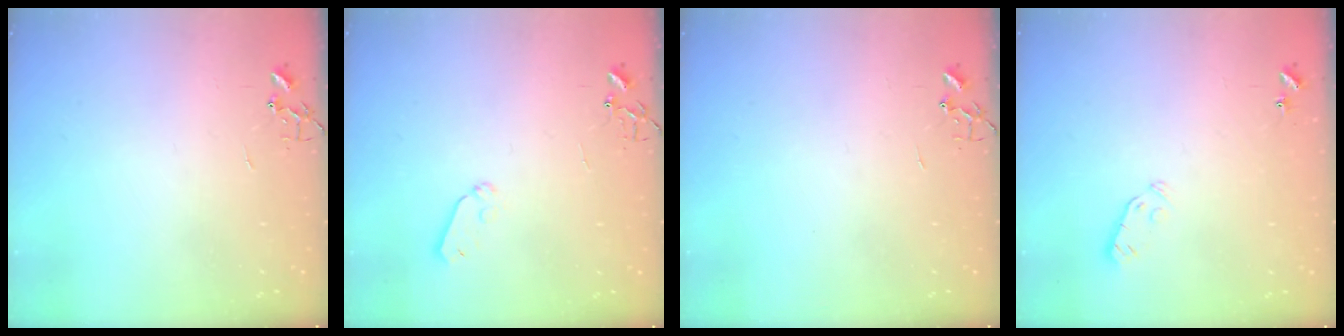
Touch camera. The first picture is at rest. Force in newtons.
{"total": 5.7, "press": 5.7, "slide": 0.5}
{"total": 0.0}
{"total": 3.0, "press": 2.9, "slide": 0.7}